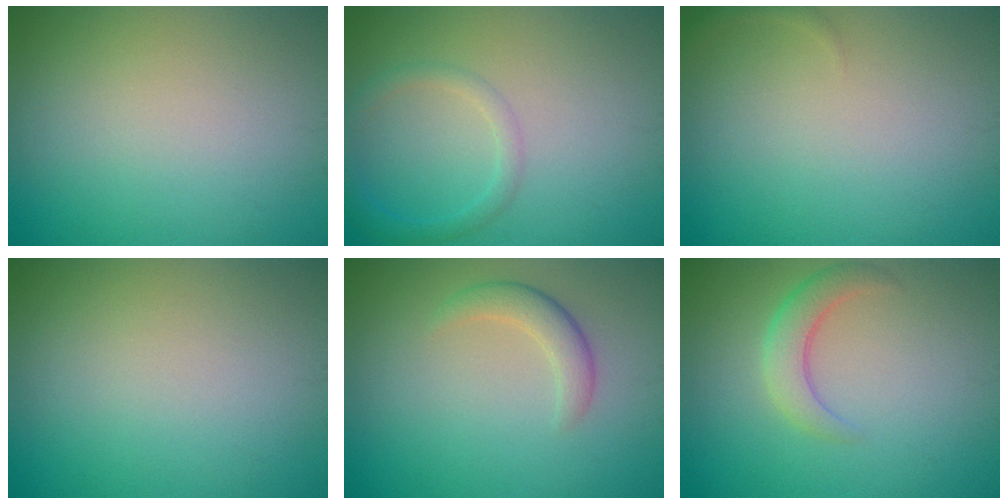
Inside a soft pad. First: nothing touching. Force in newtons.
{"total": 1.9, "press": 1.9, "slide": 0.2}
{"total": 0.7, "press": 0.7, "slide": 0.1}
{"total": 0.0}
{"total": 2.3, "press": 2.3, "slide": 0.2}
{"total": 2.9, "press": 2.9, "slide": 0.1}